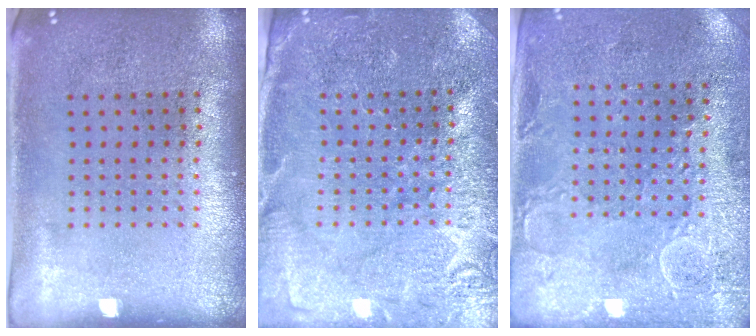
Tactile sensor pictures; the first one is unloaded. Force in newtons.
{"total": 3.5, "press": 3.4, "slide": 0.6}
{"total": 2.7, "press": 2.5, "slide": 0.9}